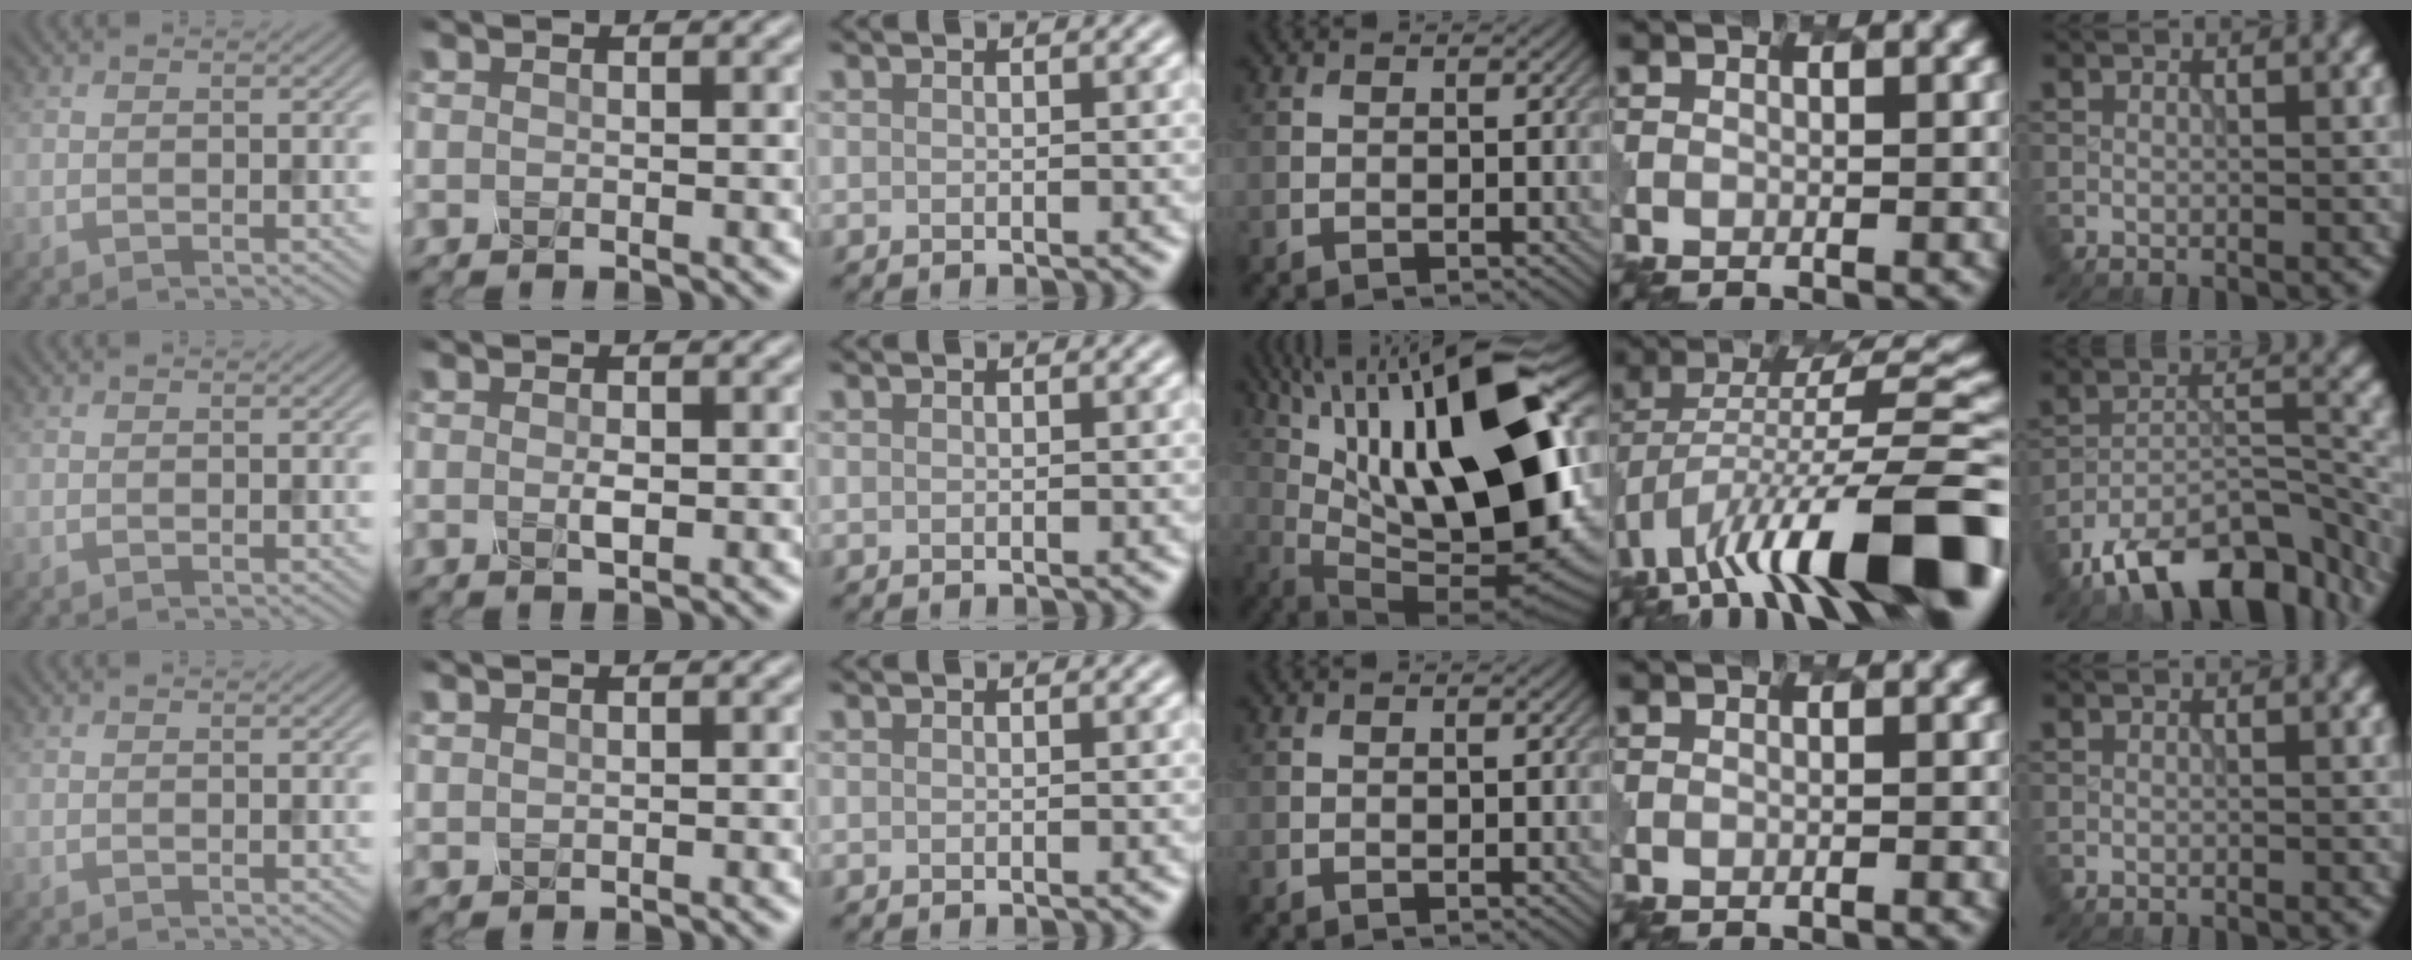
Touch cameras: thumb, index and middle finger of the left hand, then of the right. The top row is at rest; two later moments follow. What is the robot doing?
{"motion": "twist", "object": "rubiks cube"}